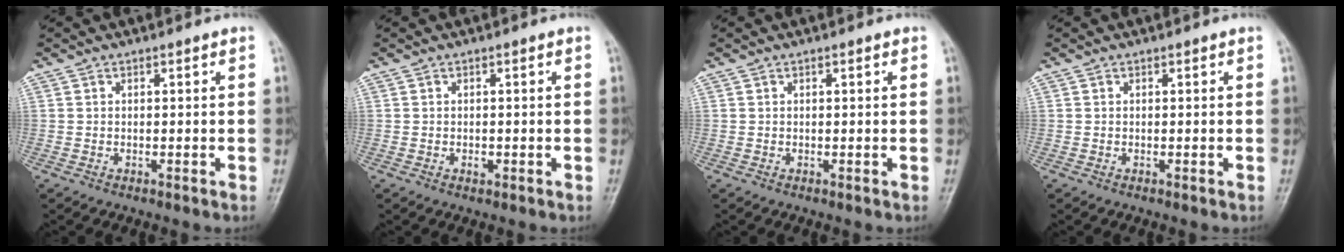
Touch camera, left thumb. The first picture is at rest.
{"total": 1.1, "force": [-0.3, 0.7, 0.8], "torque": [-0.008, 0.003, -0.004]}
{"total": 0.7, "force": [0.3, 0.1, 0.6], "torque": [-0.012, 0.002, 0.002]}
{"total": 0.0}